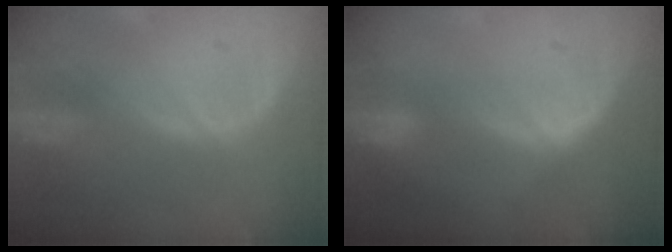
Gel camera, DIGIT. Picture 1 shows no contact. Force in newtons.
{"total": 2.5, "press": 2.0, "slide": 1.6}